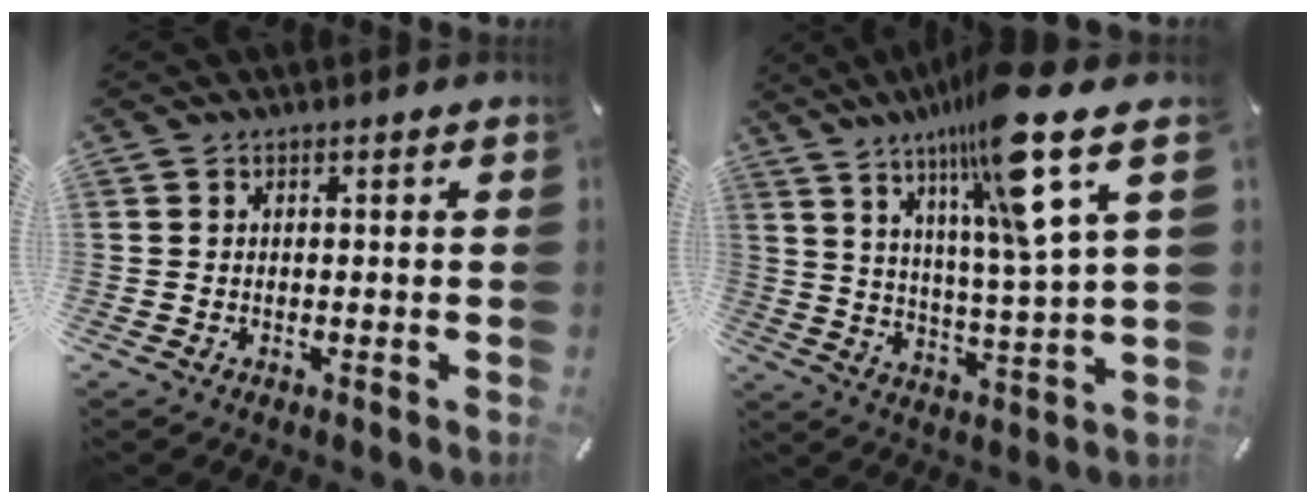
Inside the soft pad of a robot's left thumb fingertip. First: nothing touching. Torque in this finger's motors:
{"motor_torque": [2.52, 2.52, 1.40, -1.36, 0.22]}